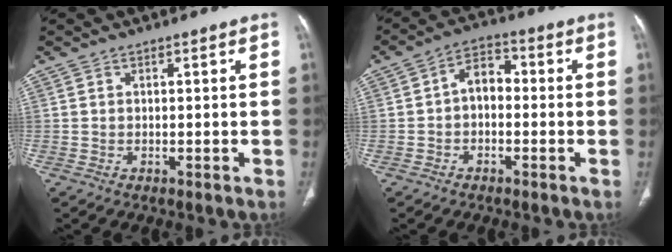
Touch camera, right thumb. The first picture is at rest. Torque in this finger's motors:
{"motor_torque": [1.64, 2.29, 0.71, -0.62, 0.02]}